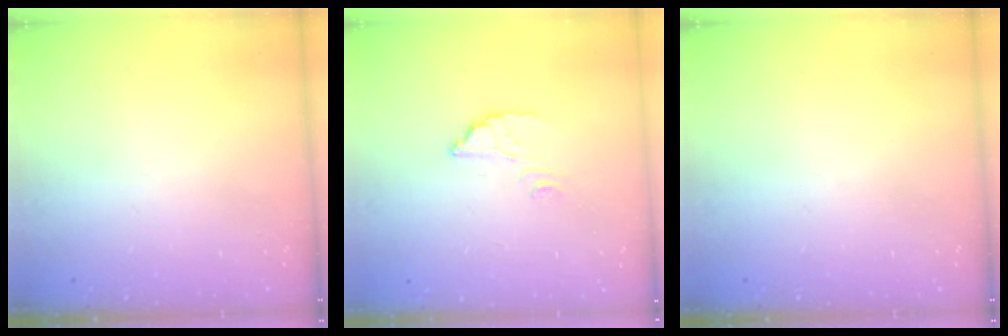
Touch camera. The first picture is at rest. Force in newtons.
{"total": 3.0, "press": 3.0, "slide": 0.2}
{"total": 0.0}